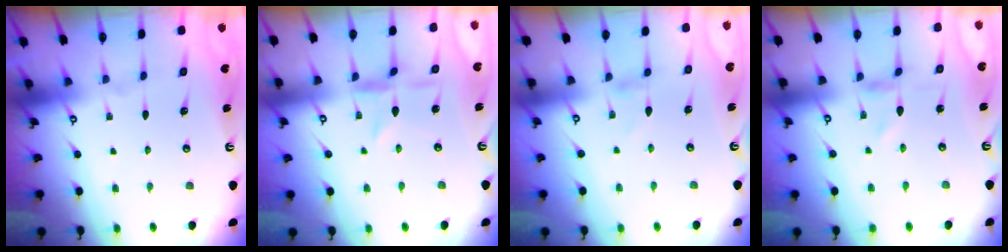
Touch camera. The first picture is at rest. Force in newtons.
{"total": 3.6, "press": 3.6, "slide": 0.5}
{"total": 1.2, "press": 1.2, "slide": 0.1}
{"total": 0.6, "press": 0.6, "slide": 0.2}